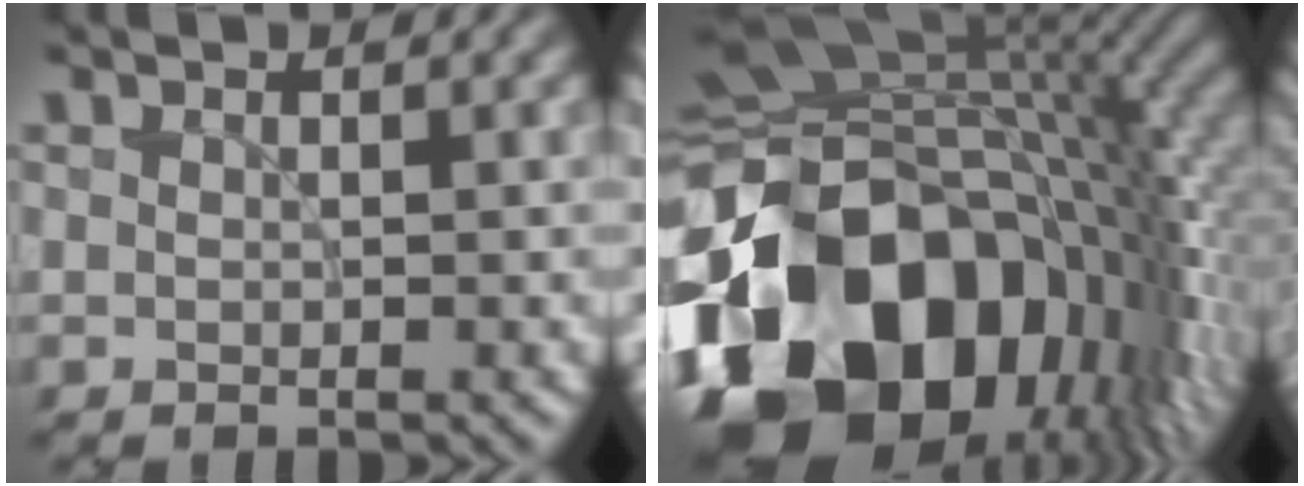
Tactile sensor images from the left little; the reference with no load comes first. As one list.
[{"total": 19.4, "force": [-6.8, 12.2, 13.4], "torque": [-0.275, -0.013, -0.121]}]